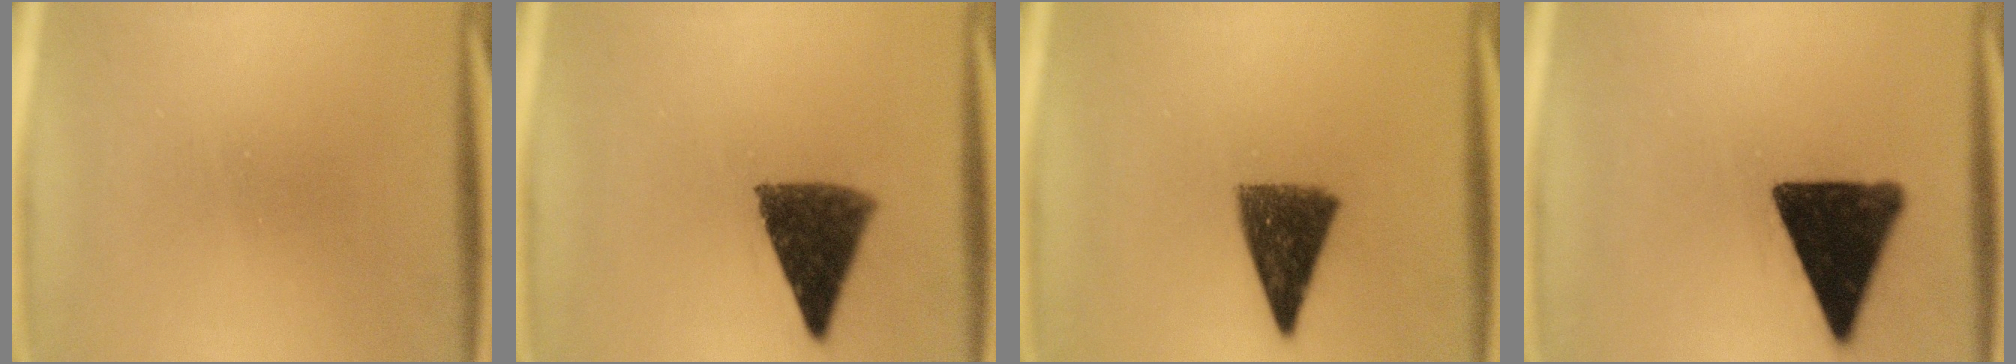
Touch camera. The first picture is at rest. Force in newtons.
{"total": 10.1}
{"total": 8.4}
{"total": 15.2}